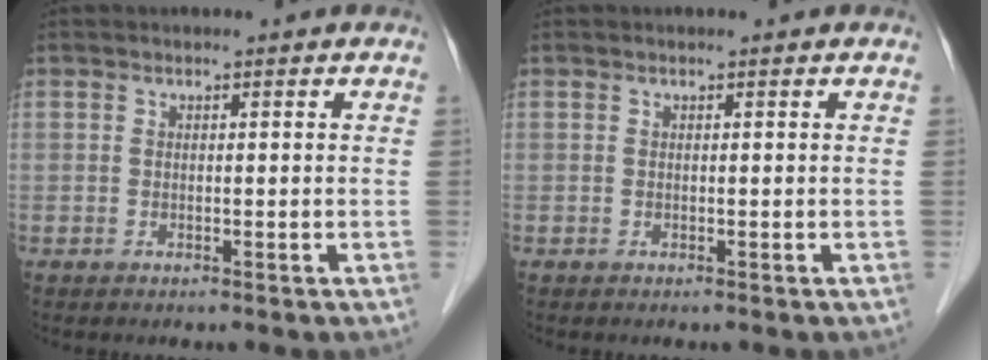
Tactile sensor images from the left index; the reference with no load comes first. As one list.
[{"total": 0.0}]